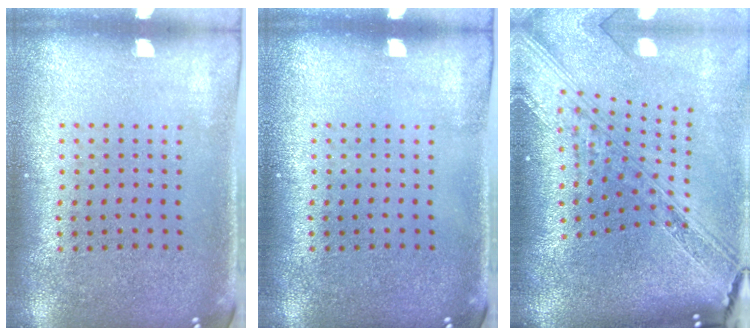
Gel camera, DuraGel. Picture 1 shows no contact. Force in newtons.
{"total": 0.0}
{"total": 4.1, "press": 2.9, "slide": 2.9}